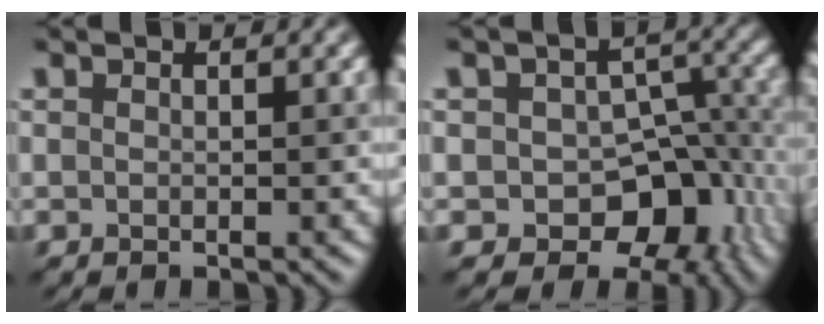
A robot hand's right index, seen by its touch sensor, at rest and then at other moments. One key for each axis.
{"total": 8.7, "fx": -3.0, "fy": 6.0, "fz": 5.5, "tx": -0.055, "ty": -0.006, "tz": -0.047}